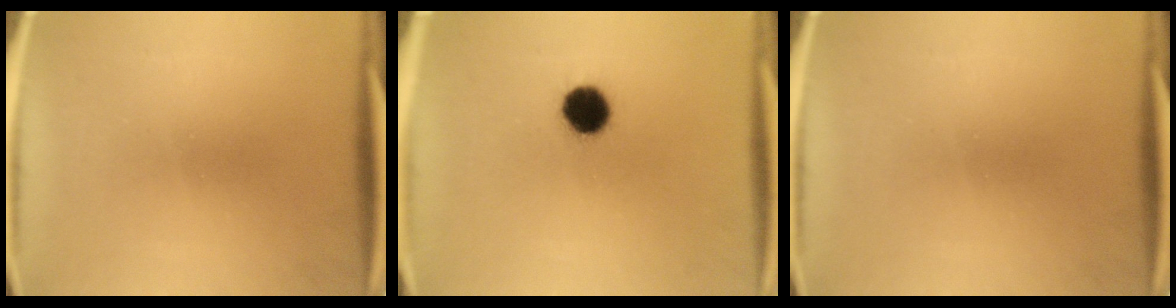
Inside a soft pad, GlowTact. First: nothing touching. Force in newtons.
{"total": 8.4}
{"total": 0.0}